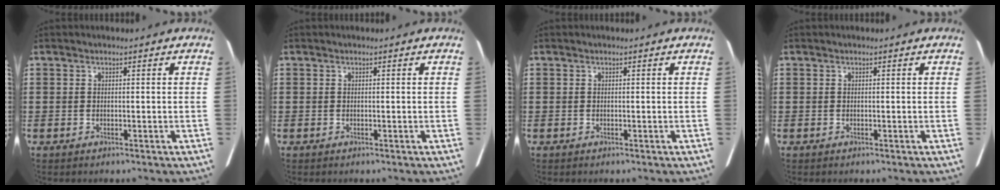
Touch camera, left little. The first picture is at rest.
{"total": 0.0}
{"total": 0.0}
{"total": 0.0}